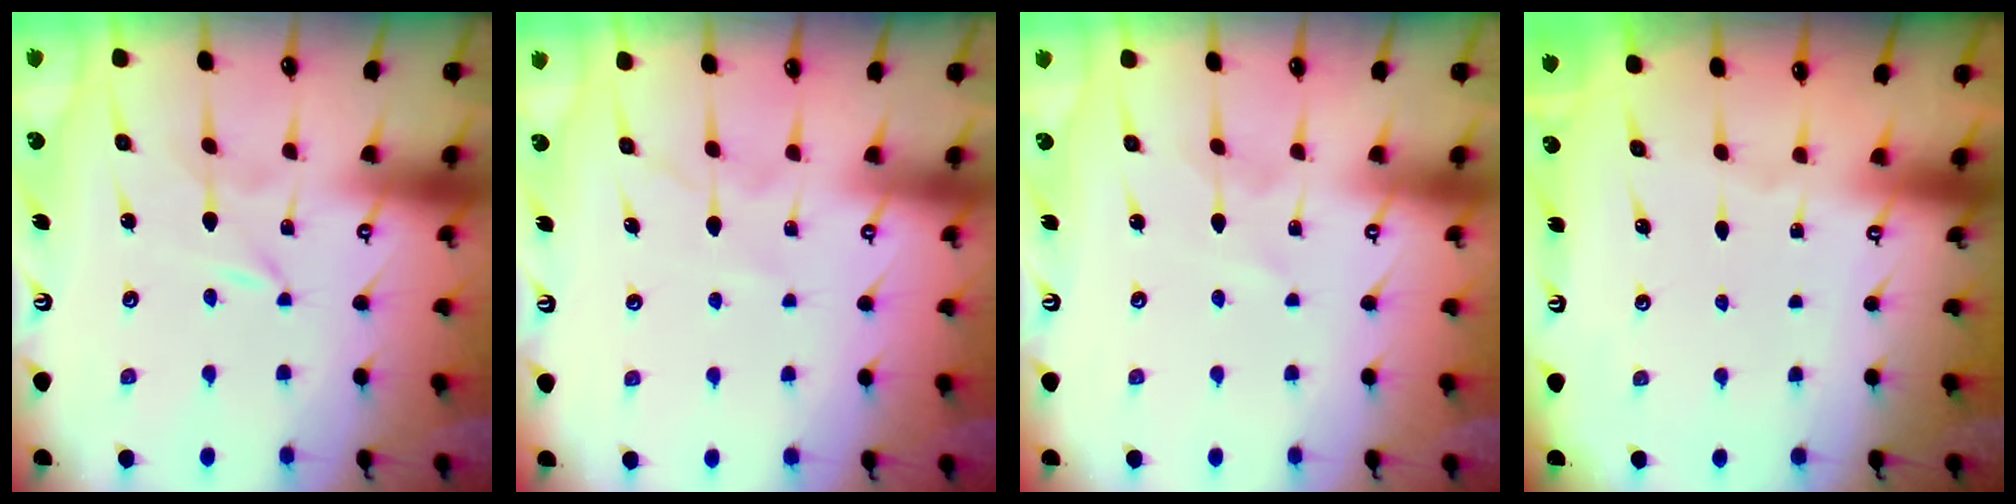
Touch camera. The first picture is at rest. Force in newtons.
{"total": 5.6, "press": 5.6, "slide": 0.6}
{"total": 1.4, "press": 1.4, "slide": 0.1}
{"total": 0.0}